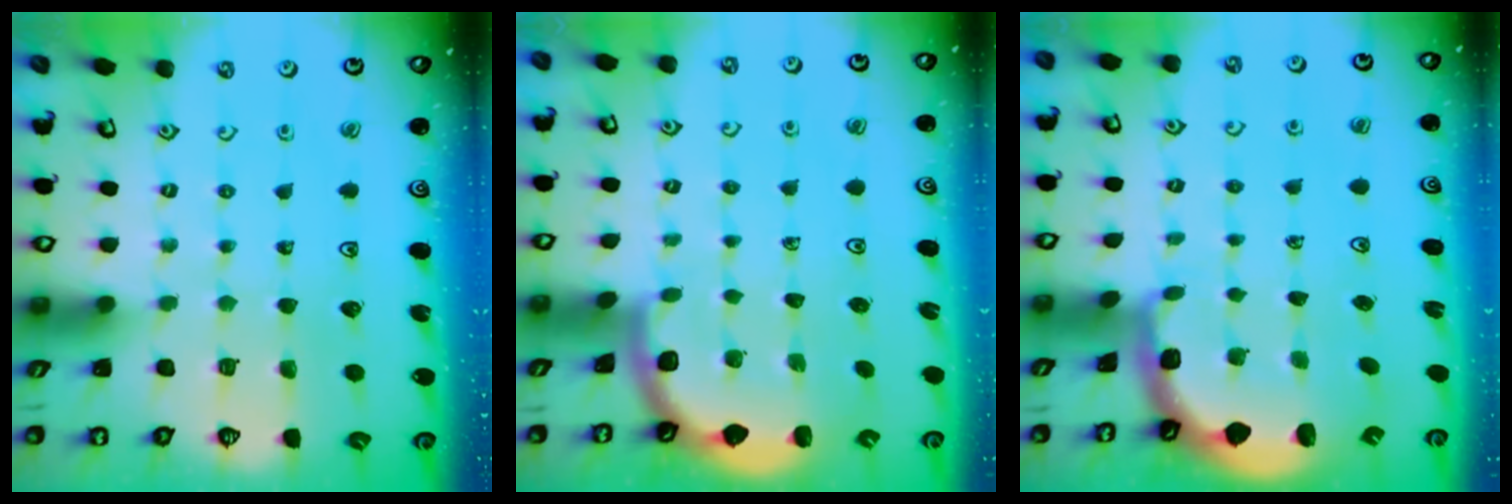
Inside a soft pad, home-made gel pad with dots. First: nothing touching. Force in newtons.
{"total": 1.6, "press": 1.6, "slide": 0.1}
{"total": 2.0, "press": 1.8, "slide": 0.9}